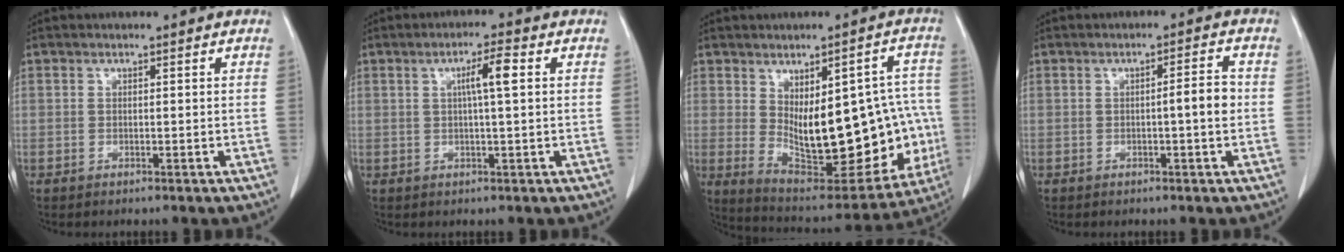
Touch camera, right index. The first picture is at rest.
{"total": 4.2, "force": [0.9, -0.1, 4.1], "torque": [-0.070, 0.006, 0.015]}
{"total": 22.5, "force": [-1.4, 8.9, 20.6], "torque": [-0.240, 0.017, 0.019]}
{"total": 3.3, "force": [-0.4, 0.1, 3.3], "torque": [-0.045, 0.003, -0.009]}